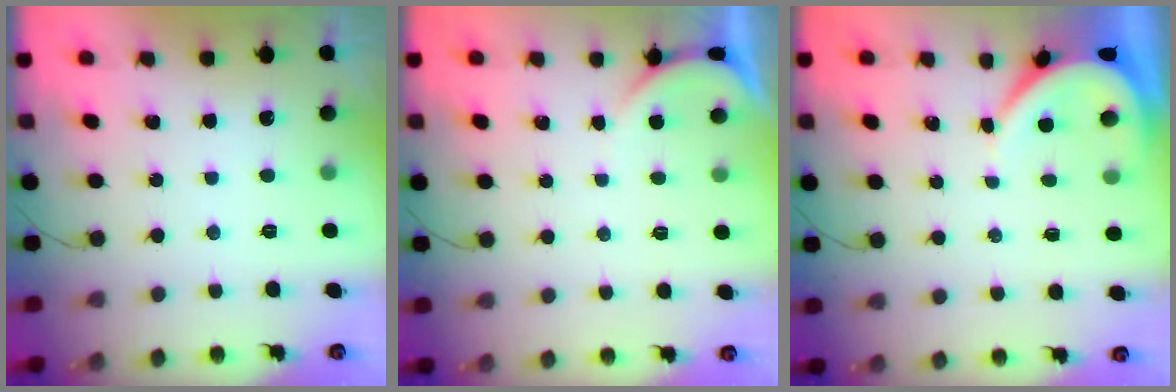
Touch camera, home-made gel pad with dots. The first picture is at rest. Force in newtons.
{"total": 2.0, "press": 2.0, "slide": 0.2}
{"total": 3.5, "press": 3.5, "slide": 0.5}